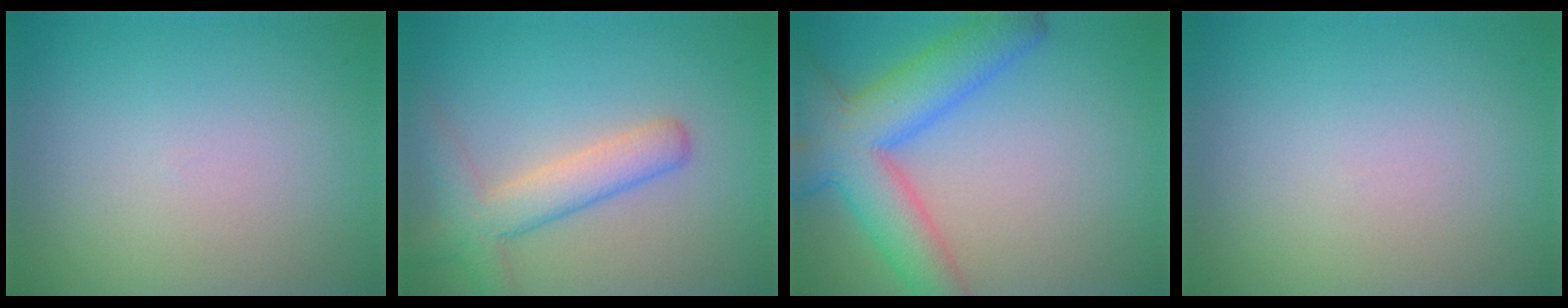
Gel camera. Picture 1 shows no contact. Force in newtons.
{"total": 4.3, "press": 4.3, "slide": 0.2}
{"total": 8.6, "press": 8.6, "slide": 0.4}
{"total": 0.0}